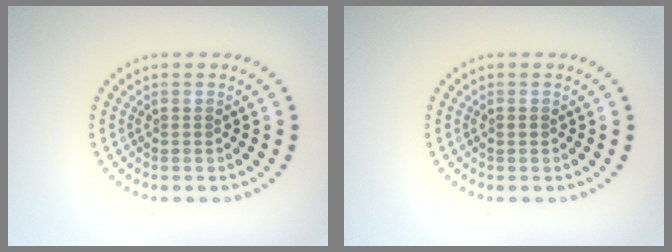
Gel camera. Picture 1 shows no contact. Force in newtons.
{"total": 0.7, "press": 0.7, "slide": 0.1}